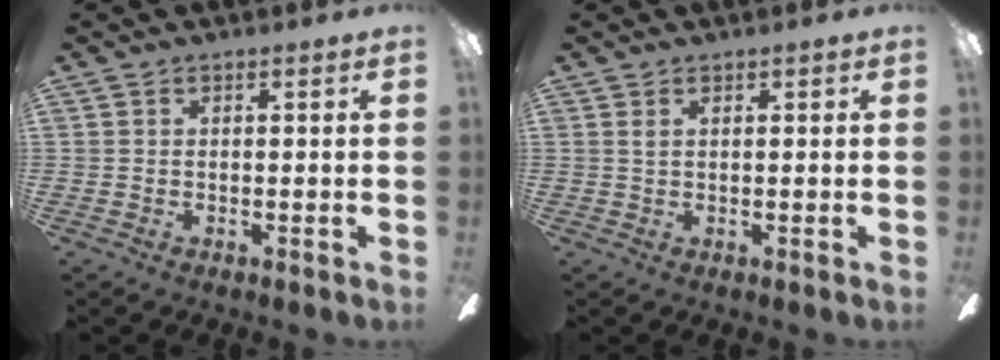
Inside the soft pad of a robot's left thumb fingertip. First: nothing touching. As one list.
[{"total": 1.0, "force": [0.5, 0.3, 0.7], "torque": [-0.017, 0.002, 0.009]}]